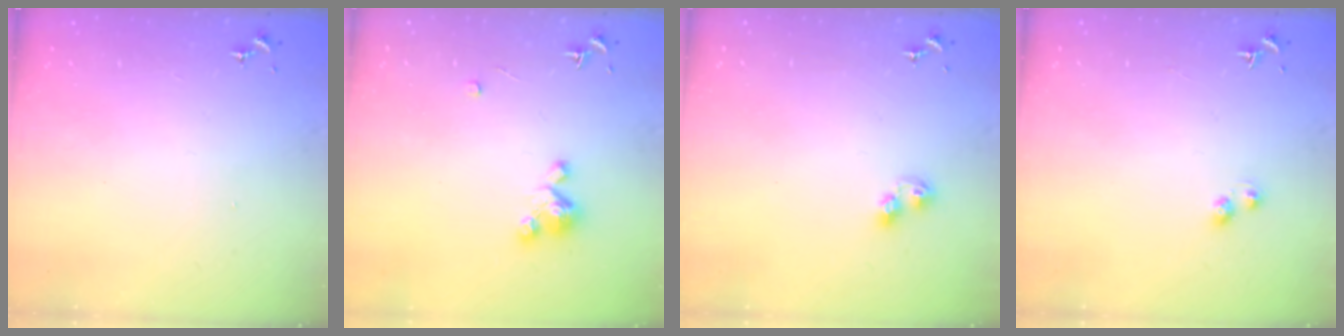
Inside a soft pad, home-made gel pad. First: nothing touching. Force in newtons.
{"total": 5.2, "press": 5.2, "slide": 0.3}
{"total": 5.4, "press": 5.4, "slide": 0.5}
{"total": 3.1, "press": 3.1, "slide": 0.5}